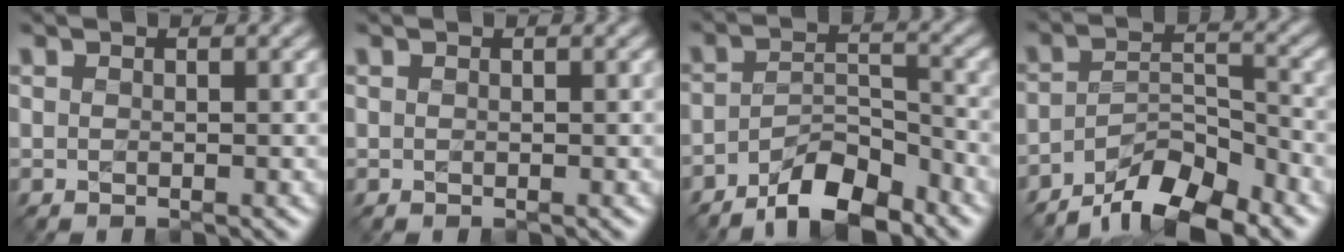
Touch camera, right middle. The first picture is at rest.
{"total": 0.0}
{"total": 6.2, "force": [-4.7, 2.0, 3.5], "torque": [-0.057, 0.005, -0.083]}
{"total": 7.6, "force": [-5.8, 2.4, 4.2], "torque": [-0.064, 0.003, -0.107]}